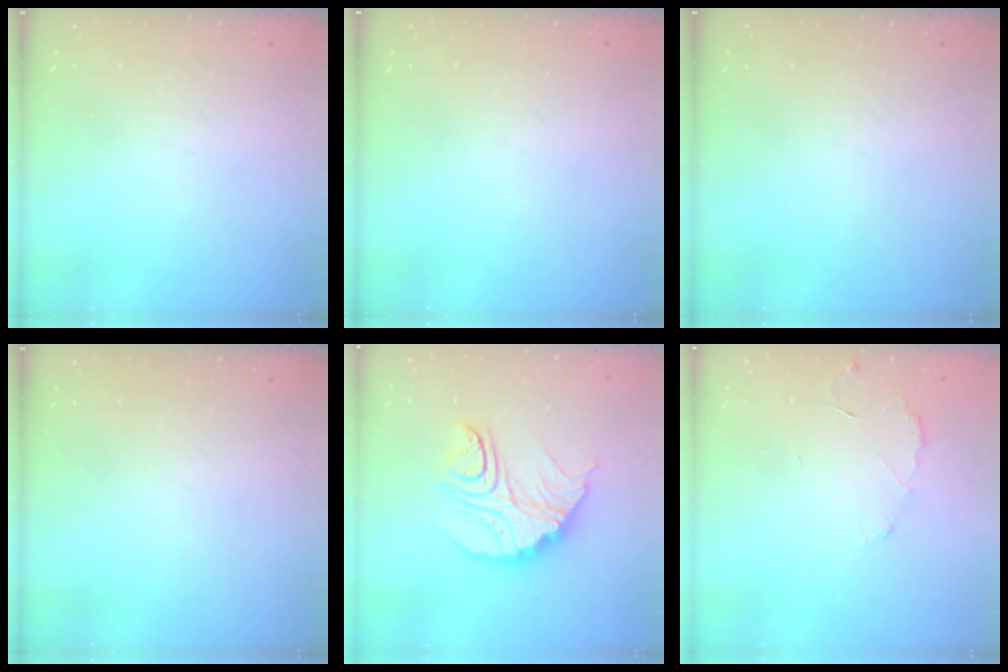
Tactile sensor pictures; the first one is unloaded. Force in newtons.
{"total": 0.0}
{"total": 0.0}
{"total": 0.0}
{"total": 15.0, "press": 14.9, "slide": 1.5}
{"total": 3.8, "press": 3.8, "slide": 0.2}